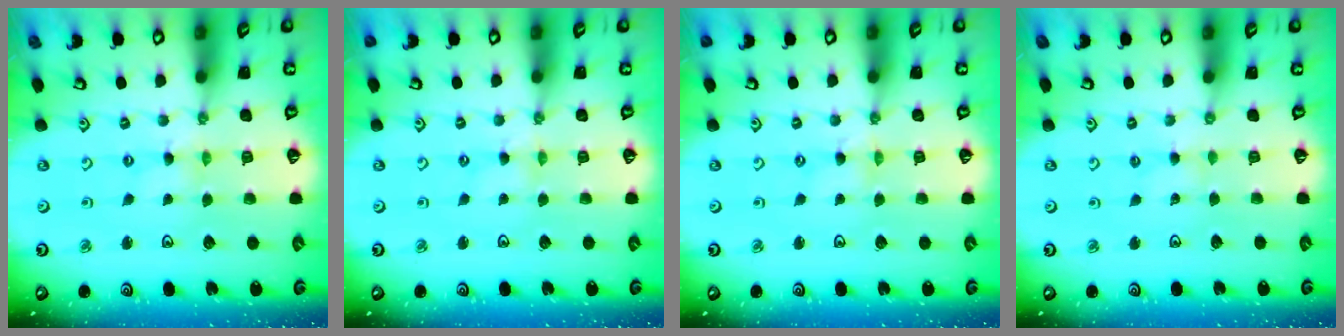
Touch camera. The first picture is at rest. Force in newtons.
{"total": 0.0}
{"total": 0.0}
{"total": 1.2, "press": 1.2, "slide": 0.2}